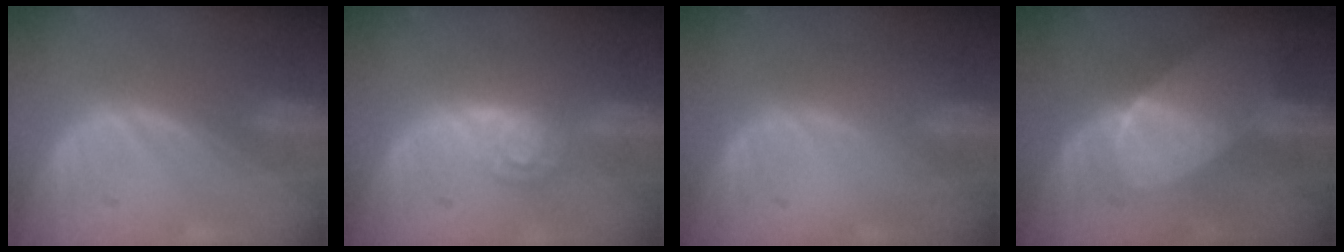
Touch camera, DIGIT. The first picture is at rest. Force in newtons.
{"total": 5.1, "press": 4.5, "slide": 2.6}
{"total": 0.0}
{"total": 7.8, "press": 7.0, "slide": 3.4}